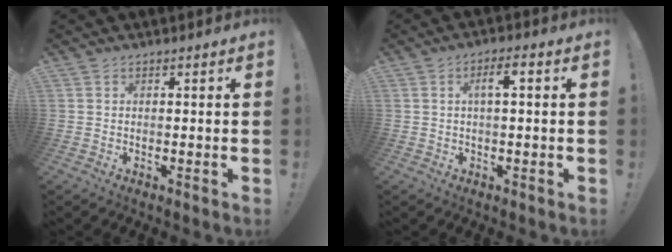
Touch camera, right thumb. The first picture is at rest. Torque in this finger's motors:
{"motor_torque": [0.66, 0.86, 0.75, 0.11, -0.01]}